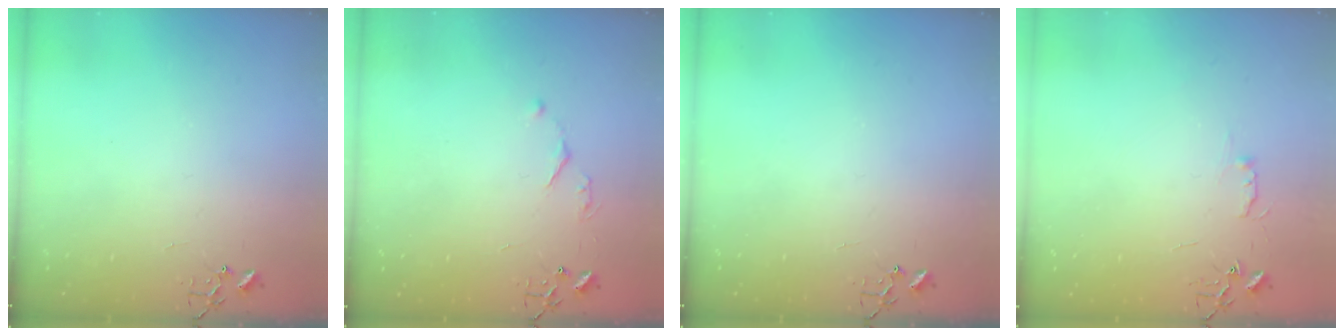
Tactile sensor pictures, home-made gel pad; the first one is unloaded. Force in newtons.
{"total": 4.3, "press": 4.3, "slide": 0.7}
{"total": 0.0}
{"total": 4.4, "press": 4.4, "slide": 0.6}